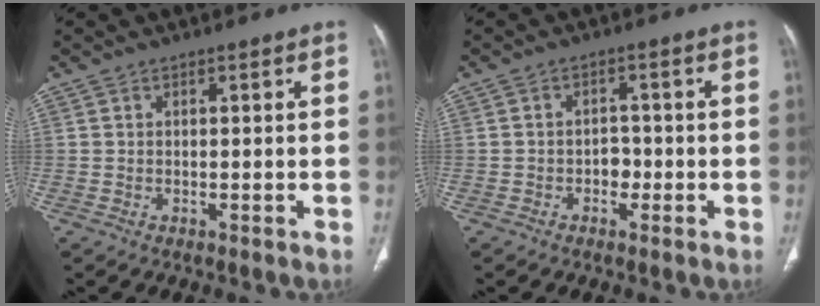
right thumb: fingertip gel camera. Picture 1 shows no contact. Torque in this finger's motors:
{"motor_torque": [0.16, 0.06, 0.42, 0.11, -0.02]}